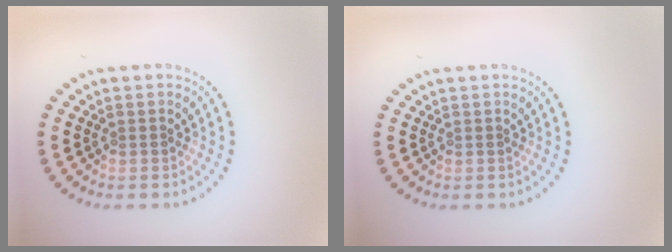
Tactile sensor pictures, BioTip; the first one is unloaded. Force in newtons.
{"total": 0.0}